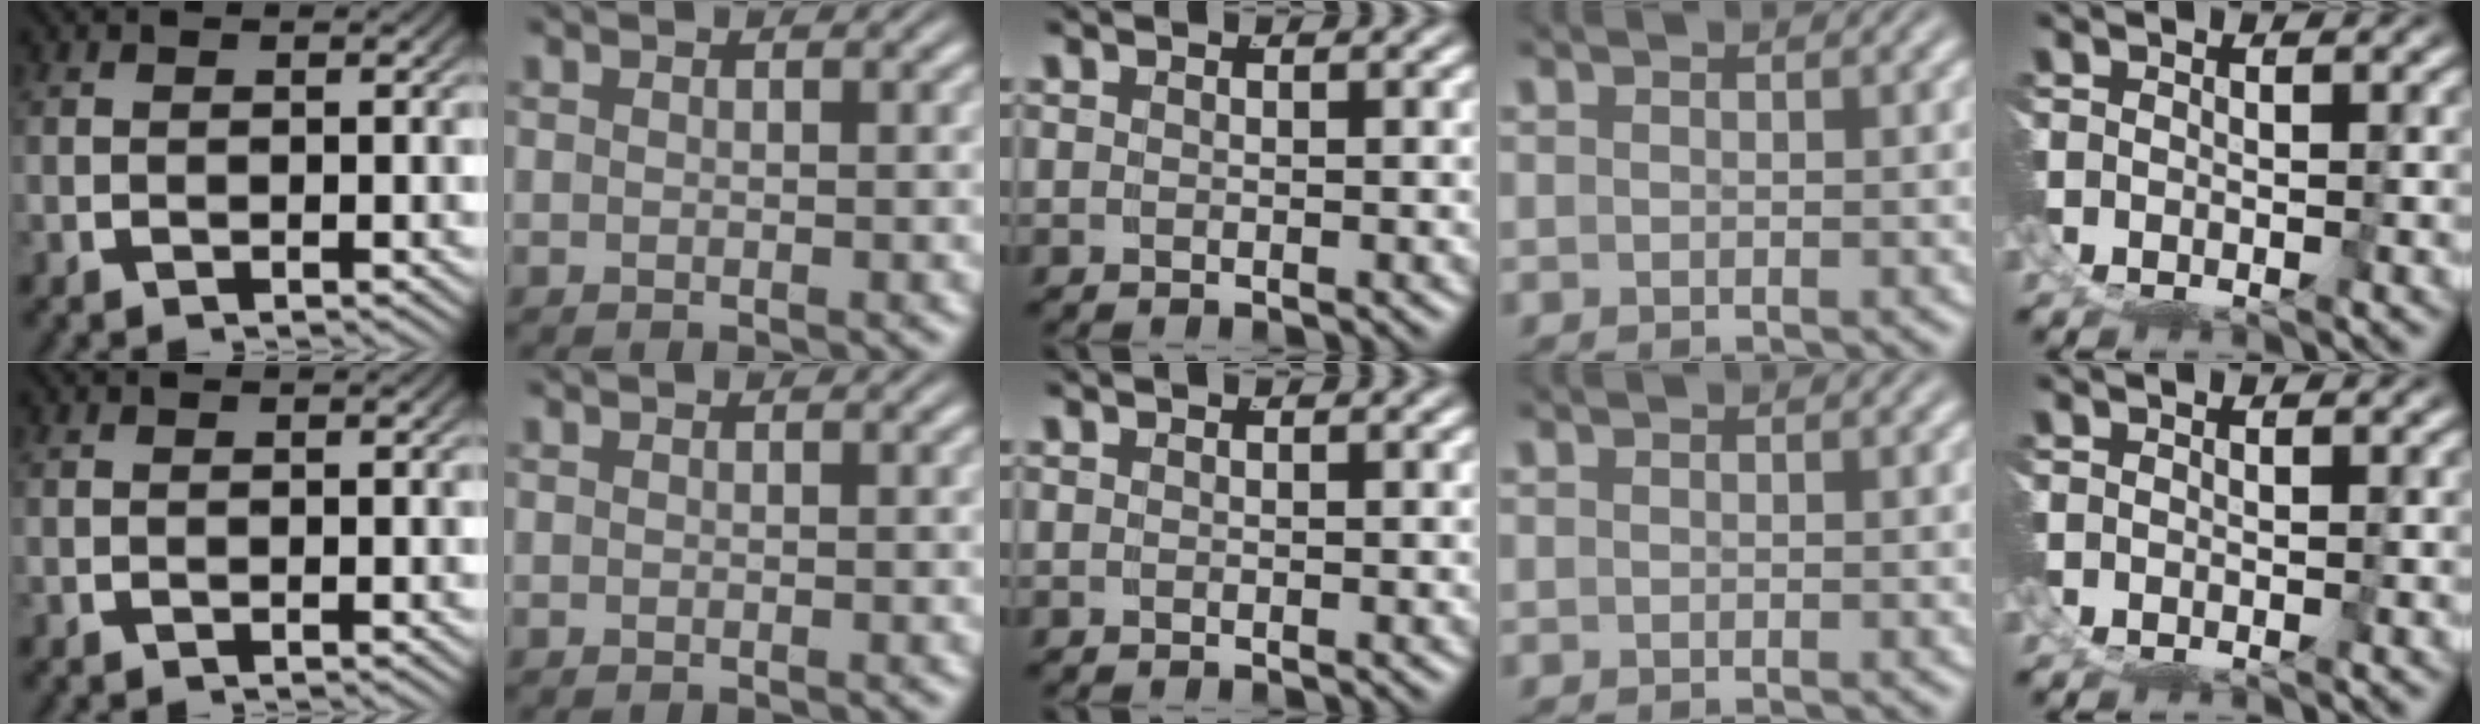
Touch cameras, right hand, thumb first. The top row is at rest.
{}